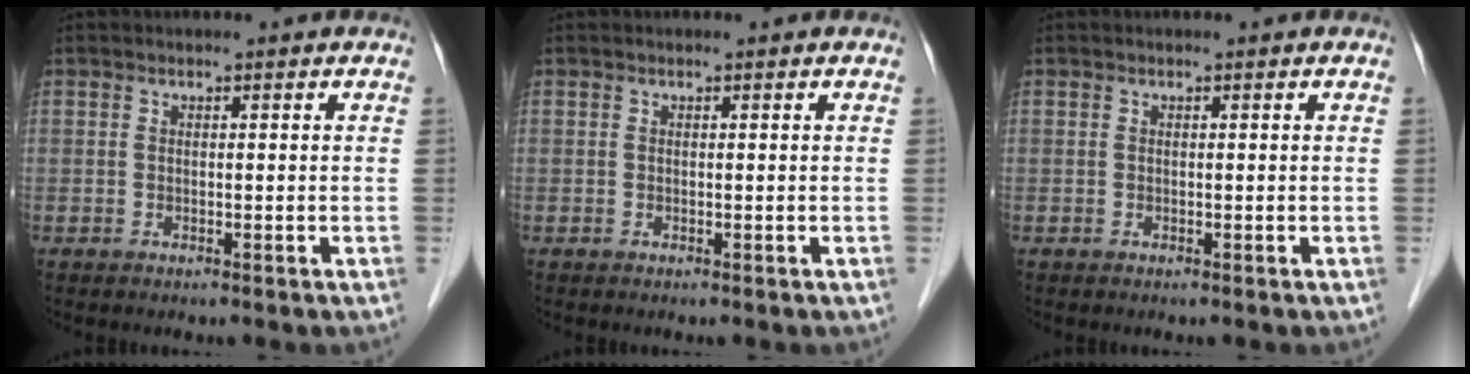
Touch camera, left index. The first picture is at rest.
{"total": 0.0}
{"total": 0.0}